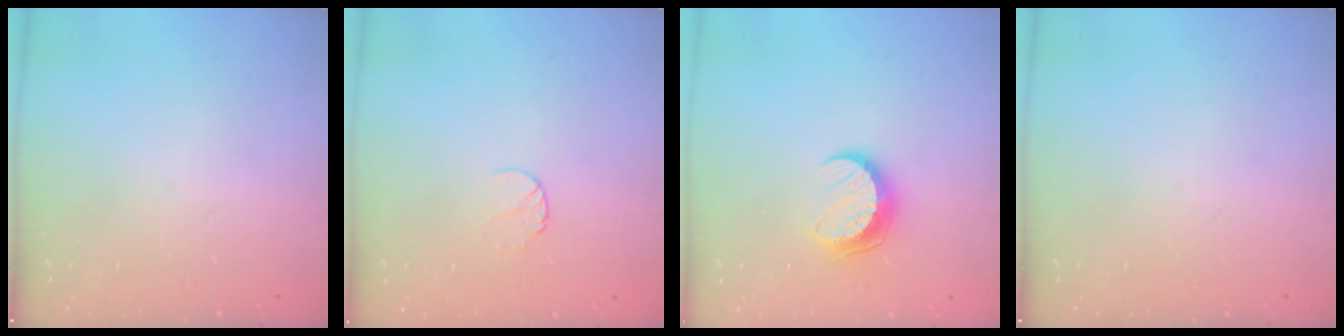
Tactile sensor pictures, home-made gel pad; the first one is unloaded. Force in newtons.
{"total": 5.5, "press": 5.5, "slide": 0.5}
{"total": 9.5, "press": 9.5, "slide": 0.8}
{"total": 0.0}